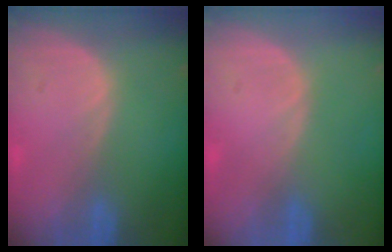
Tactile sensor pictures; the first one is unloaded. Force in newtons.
{"total": 0.0}